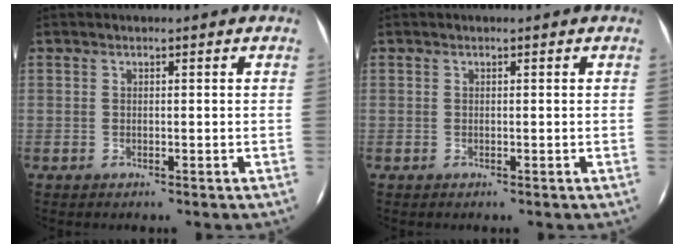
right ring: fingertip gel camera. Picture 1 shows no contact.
{"total": 0.0}